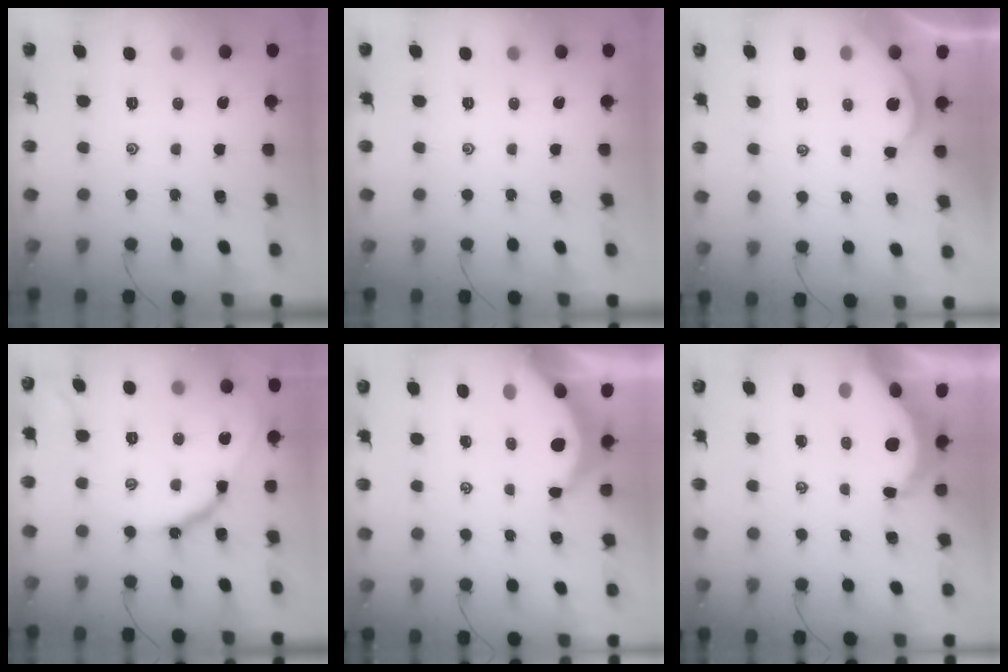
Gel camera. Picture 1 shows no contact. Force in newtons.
{"total": 0.0}
{"total": 1.3, "press": 1.3, "slide": 0.2}
{"total": 10.2, "press": 10.2, "slide": 0.3}
{"total": 6.3, "press": 6.3, "slide": 0.2}
{"total": 6.3, "press": 6.3, "slide": 0.8}